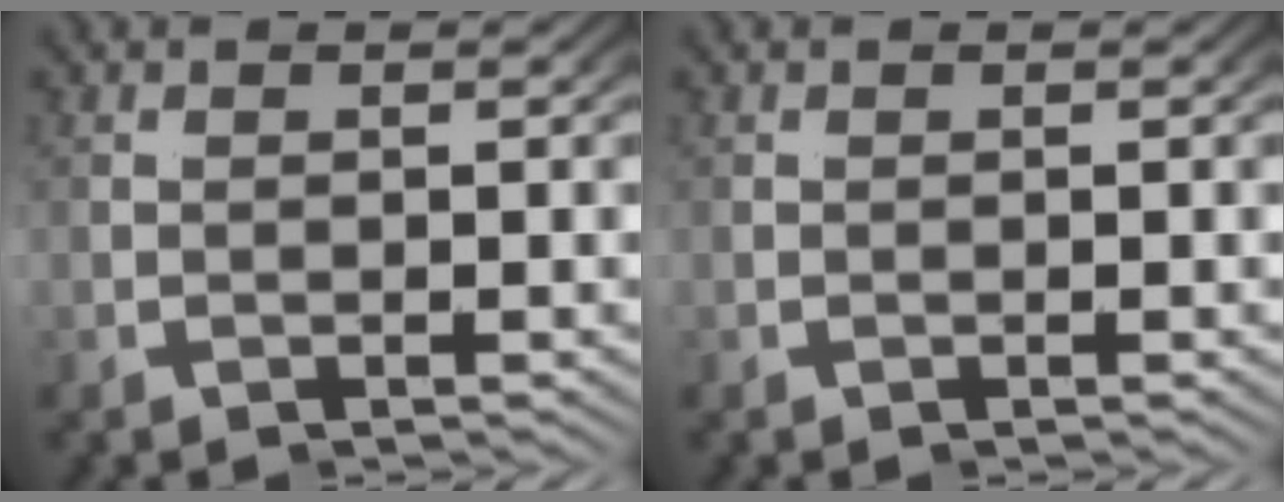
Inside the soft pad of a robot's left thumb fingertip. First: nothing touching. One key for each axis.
{"total": 0.0}